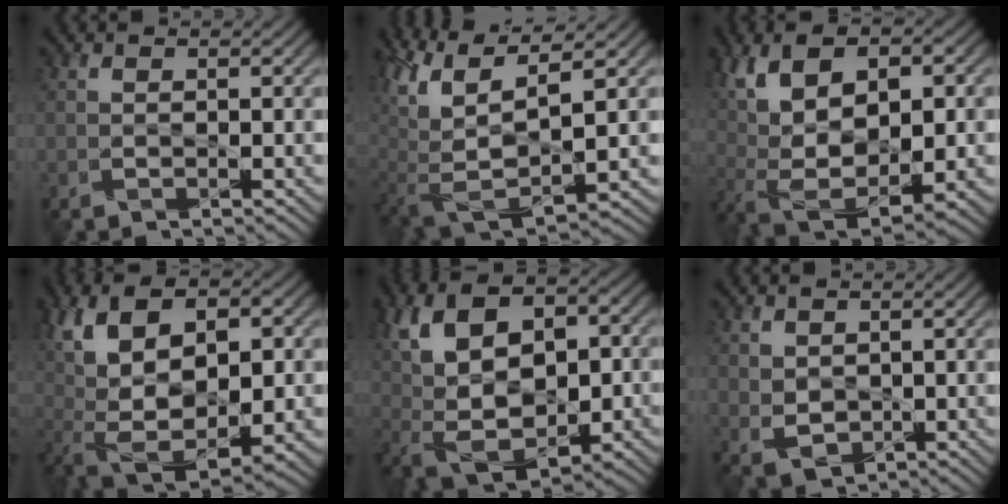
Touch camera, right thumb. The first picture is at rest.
{"total": 11.6, "force": [4.1, 5.5, 9.3], "torque": [-0.217, -0.003, 0.091]}
{"total": 13.7, "force": [2.5, 6.8, 11.7], "torque": [-0.224, 0.011, 0.049]}
{"total": 14.4, "force": [2.2, 7.7, 11.9], "torque": [-0.231, 0.013, 0.045]}
{"total": 14.2, "force": [1.9, 8.8, 10.9], "torque": [-0.212, 0.027, 0.049]}
{"total": 2.7, "force": [1.1, 2.1, 1.3], "torque": [-0.040, -0.009, 0.025]}